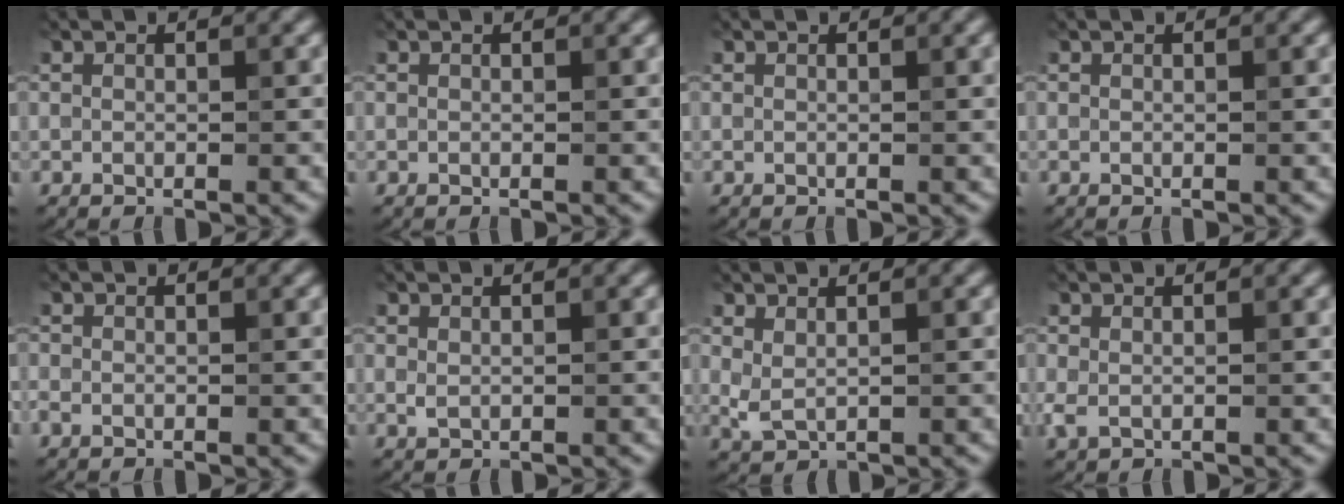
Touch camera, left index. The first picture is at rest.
{"total": 0.0}
{"total": 0.5, "force": [0.2, 0.1, 0.5], "torque": [-0.005, 0.002, 0.002]}
{"total": 0.0}
{"total": 0.6, "force": [-0.3, 0.4, 0.4], "torque": [-0.010, -0.002, -0.006]}
{"total": 0.7, "force": [0.2, 0.4, 0.5], "torque": [-0.013, -0.002, 0.008]}
{"total": 1.4, "force": [0.9, 0.6, 1.0], "torque": [-0.026, -0.005, 0.022]}
{"total": 1.1, "force": [0.0, 0.6, 0.9], "torque": [-0.020, -0.002, 0.002]}